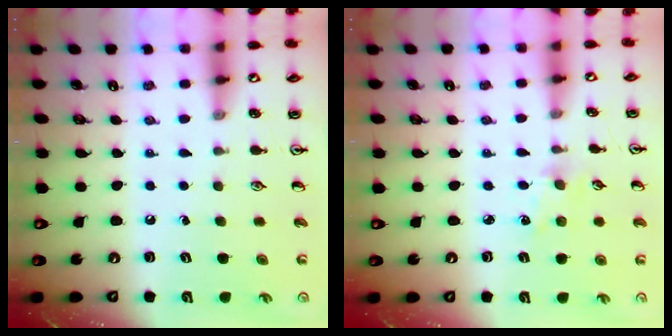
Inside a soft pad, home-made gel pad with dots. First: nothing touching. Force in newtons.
{"total": 2.0, "press": 2.0, "slide": 0.4}